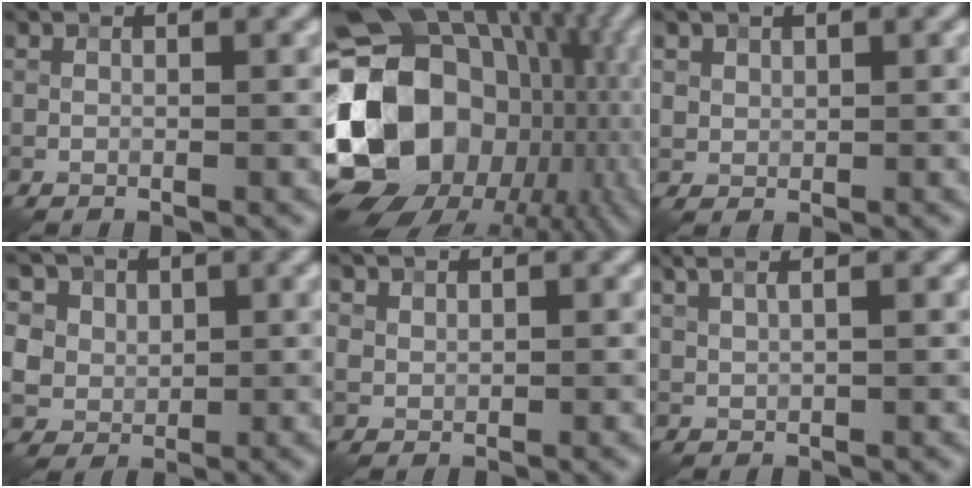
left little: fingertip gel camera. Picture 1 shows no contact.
{"total": 21.5, "force": [-0.3, 17.2, 12.8], "torque": [-0.258, -0.006, 0.016]}
{"total": 1.4, "force": [0.8, 1.2, 0.3], "torque": [-0.007, -0.011, 0.027]}
{"total": 10.7, "force": [4.9, 8.3, 4.5], "torque": [-0.106, 0.023, 0.063]}
{"total": 1.5, "force": [0.7, 1.2, 0.4], "torque": [-0.006, -0.006, 0.020]}
{"total": 3.6, "force": [2.3, 1.5, 2.4], "torque": [-0.035, 0.028, 0.023]}